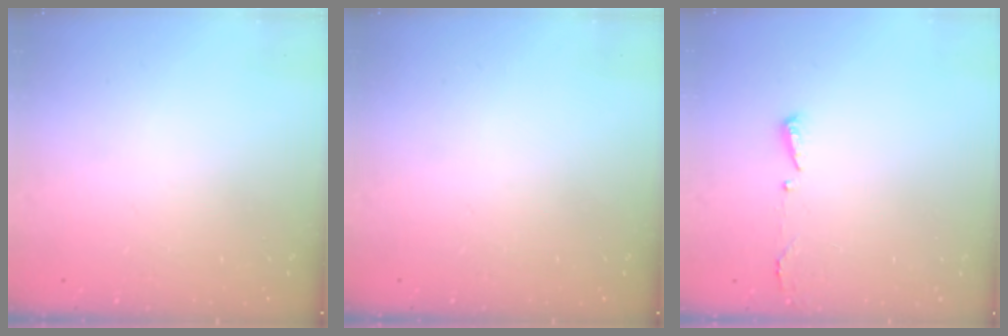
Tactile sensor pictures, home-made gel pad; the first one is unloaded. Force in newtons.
{"total": 0.0}
{"total": 2.9, "press": 2.8, "slide": 0.6}